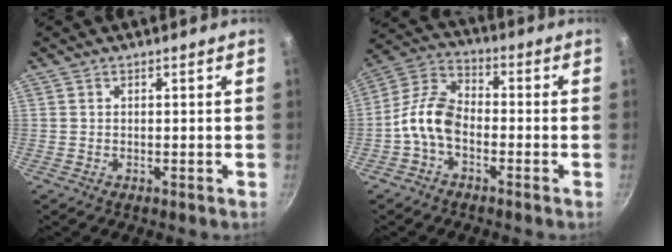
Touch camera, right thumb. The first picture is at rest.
{"total": 9.1, "force": [-2.9, 5.6, 6.5], "torque": [-0.119, 0.044, -0.076]}